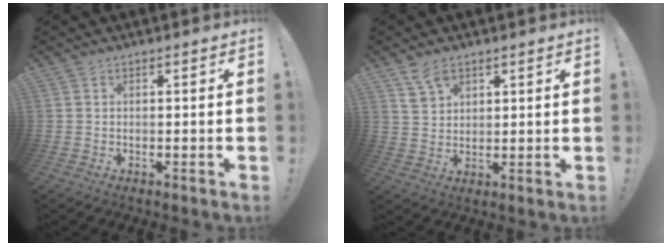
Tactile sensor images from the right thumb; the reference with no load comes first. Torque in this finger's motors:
{"motor_torque": [0.02, 0.41, 0.03, -0.07, 0.00]}